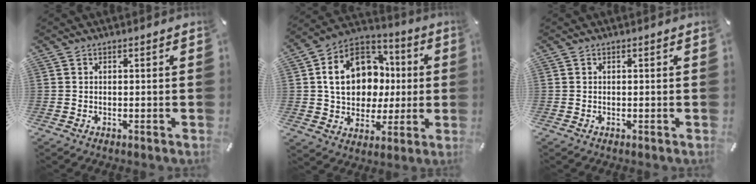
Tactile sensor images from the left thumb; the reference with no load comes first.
{"total": 17.5, "force": [2.0, 14.2, 9.9], "torque": [-0.173, 0.006, 0.044]}
{"total": 0.0}